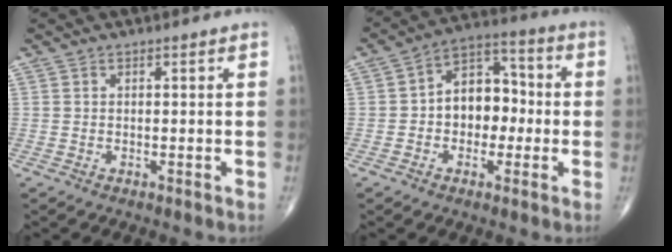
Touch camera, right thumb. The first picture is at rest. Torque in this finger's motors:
{"motor_torque": [0.10, 0.34, 0.74, 0.07, 0.20]}